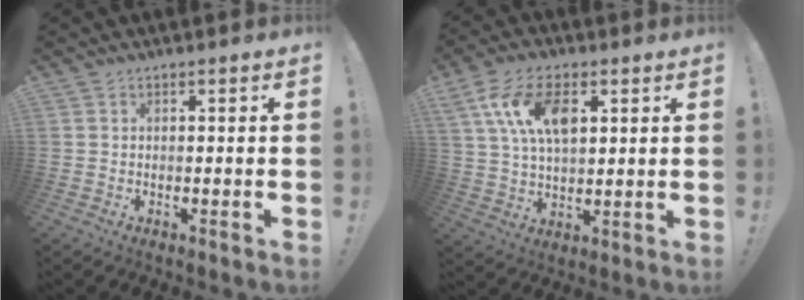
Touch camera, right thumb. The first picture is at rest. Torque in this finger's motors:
{"motor_torque": [-0.06, 0.72, 1.27, 0.46, 0.14]}